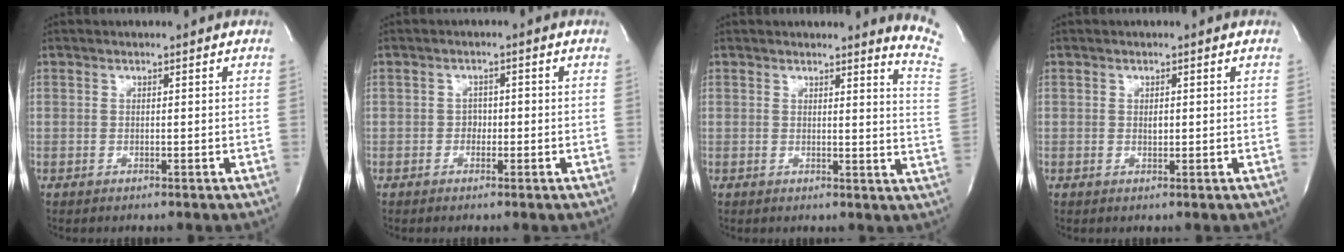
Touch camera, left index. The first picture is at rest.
{"total": 1.4, "force": [-0.5, 1.1, 0.7], "torque": [-0.006, 0.005, -0.009]}
{"total": 7.7, "force": [7.4, -1.5, 1.2], "torque": [-0.015, -0.103, 0.055]}
{"total": 0.8, "force": [0.1, 0.5, 0.7], "torque": [-0.012, -0.002, 0.004]}